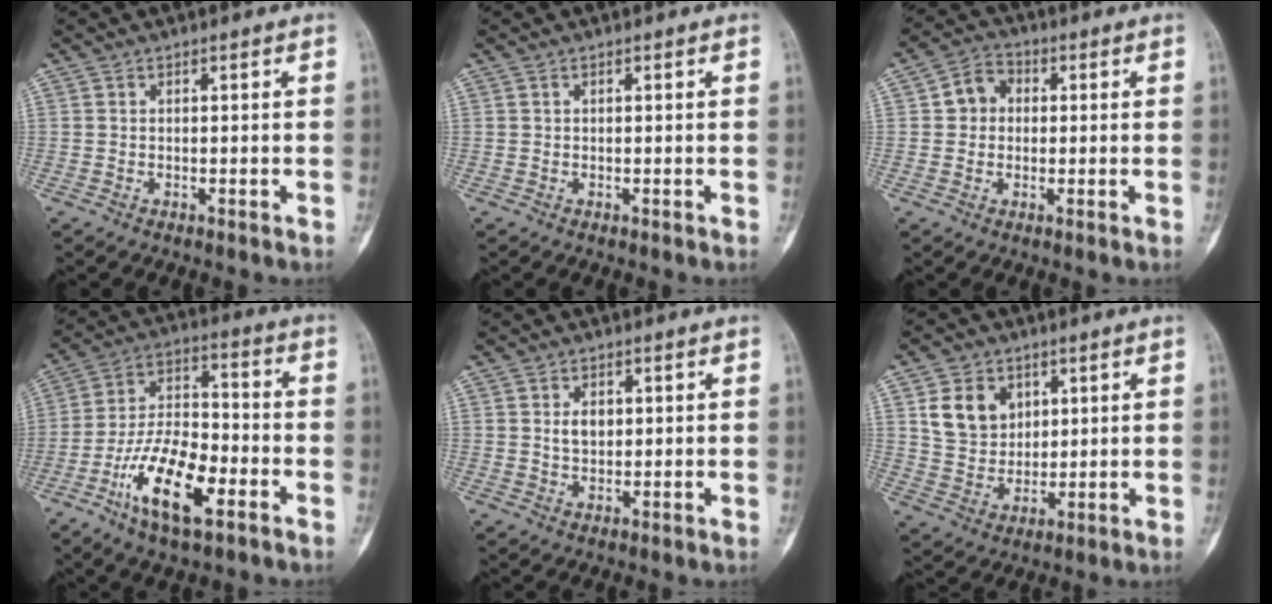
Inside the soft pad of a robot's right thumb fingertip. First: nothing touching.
{"total": 0.0}
{"total": 5.5, "force": [0.5, 4.8, 2.6], "torque": [-0.023, 0.014, -0.001]}
{"total": 15.7, "force": [-7.2, 6.3, 12.5], "torque": [-0.225, 0.039, -0.130]}
{"total": 3.4, "force": [0.8, 2.3, 2.4], "torque": [-0.032, -0.003, 0.015]}
{"total": 9.5, "force": [3.5, 7.5, 4.6], "torque": [-0.051, -0.017, 0.073]}